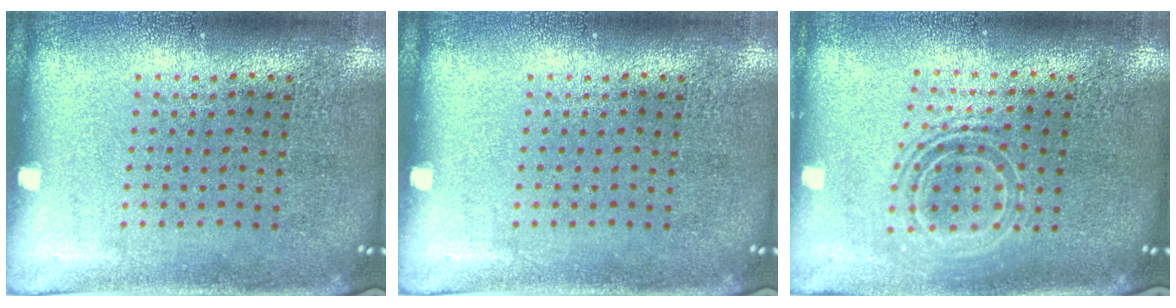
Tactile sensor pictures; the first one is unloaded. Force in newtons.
{"total": 0.0}
{"total": 1.7, "press": 1.3, "slide": 1.0}